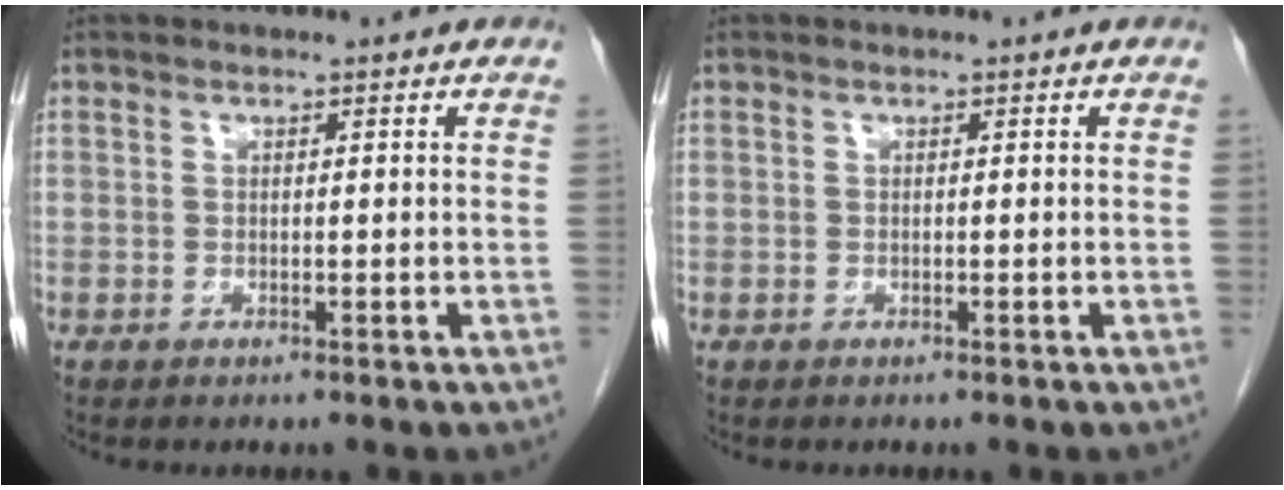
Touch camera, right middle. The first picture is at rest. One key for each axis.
{"total": 0.7, "fx": -0.5, "fy": 0.4, "fz": -0.1, "tx": -0.009, "ty": 0.000, "tz": -0.011}